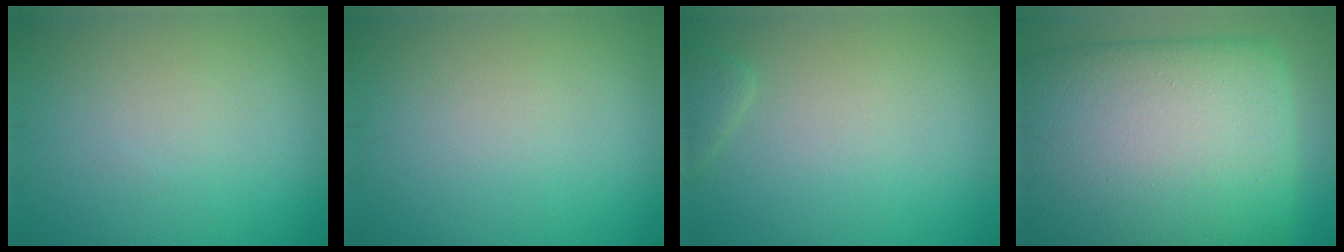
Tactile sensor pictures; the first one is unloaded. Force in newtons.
{"total": 0.0}
{"total": 1.1, "press": 1.1, "slide": 0.1}
{"total": 22.1, "press": 22.1, "slide": 0.7}